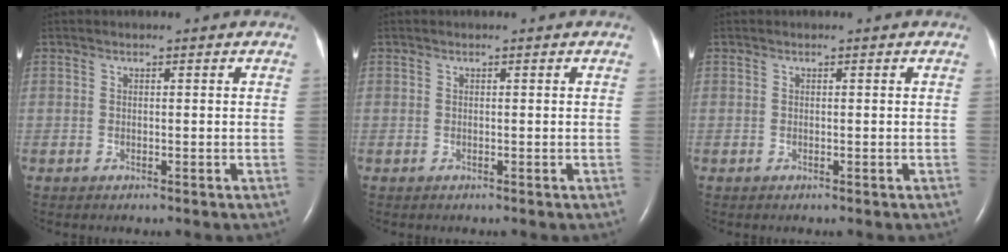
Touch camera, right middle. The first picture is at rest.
{"total": 0.0}
{"total": 0.0}